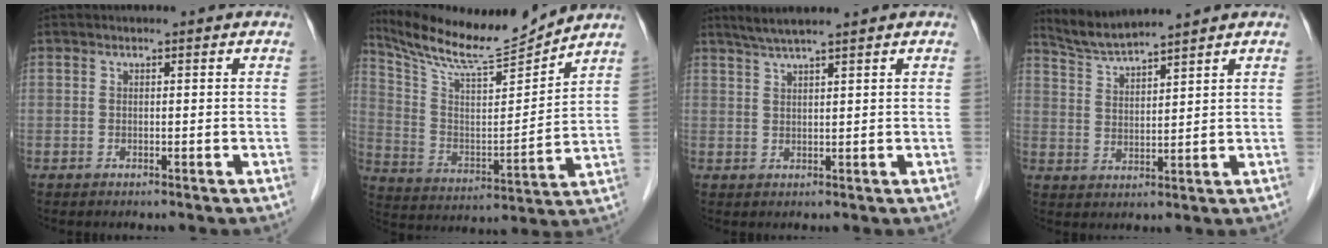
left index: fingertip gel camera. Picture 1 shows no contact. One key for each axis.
{"total": 14.1, "fx": 13.5, "fy": -0.2, "fz": 4.1, "tx": -0.088, "ty": -0.006, "tz": 0.242}
{"total": 4.3, "fx": 3.6, "fy": -0.7, "fz": 2.3, "tx": -0.043, "ty": 0.018, "tz": 0.068}
{"total": 5.7, "fx": 5.5, "fy": -1.0, "fz": 1.2, "tx": -0.034, "ty": 0.007, "tz": 0.112}